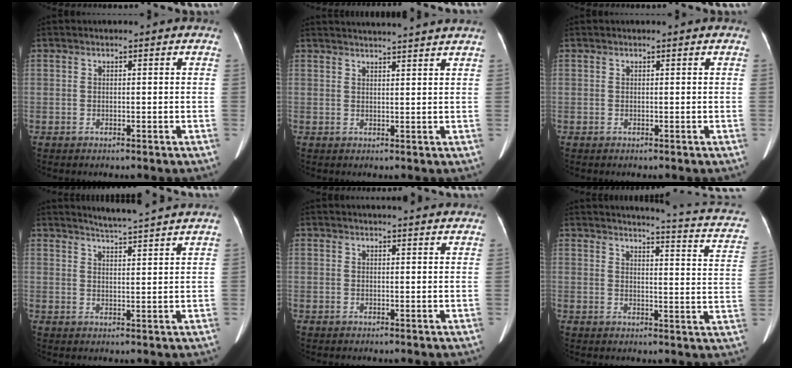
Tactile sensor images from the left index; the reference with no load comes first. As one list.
[{"total": 10.2, "force": [9.6, -1.3, 3.1], "torque": [-0.043, 0.006, 0.113]}, {"total": 0.0}, {"total": 8.5, "force": [7.9, -1.1, 2.7], "torque": [-0.052, 0.006, 0.106]}, {"total": 7.8, "force": [7.3, 0.8, 2.6], "torque": [-0.032, 0.012, 0.071]}, {"total": 12.2, "force": [10.0, 1.2, 7.0], "torque": [-0.094, -0.043, 0.087]}]